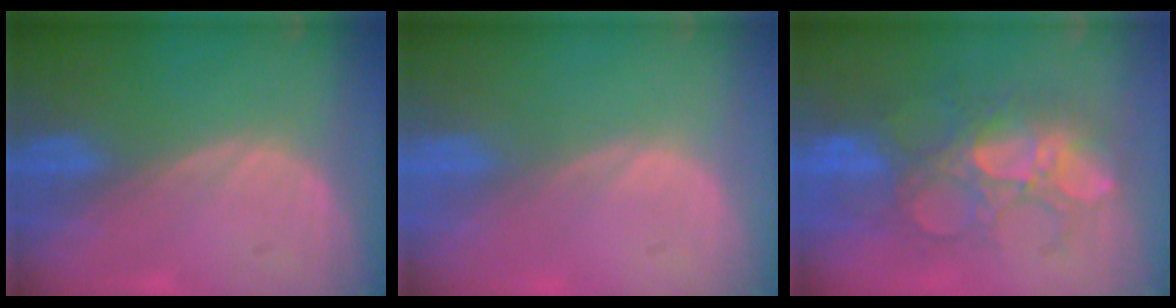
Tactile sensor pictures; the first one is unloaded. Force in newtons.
{"total": 0.0}
{"total": 9.3, "press": 9.1, "slide": 2.1}